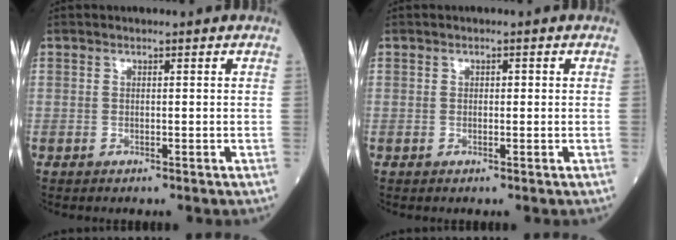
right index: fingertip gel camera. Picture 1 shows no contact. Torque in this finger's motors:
{"motor_torque": [0.12, 0.02, 0.05, 0.02]}